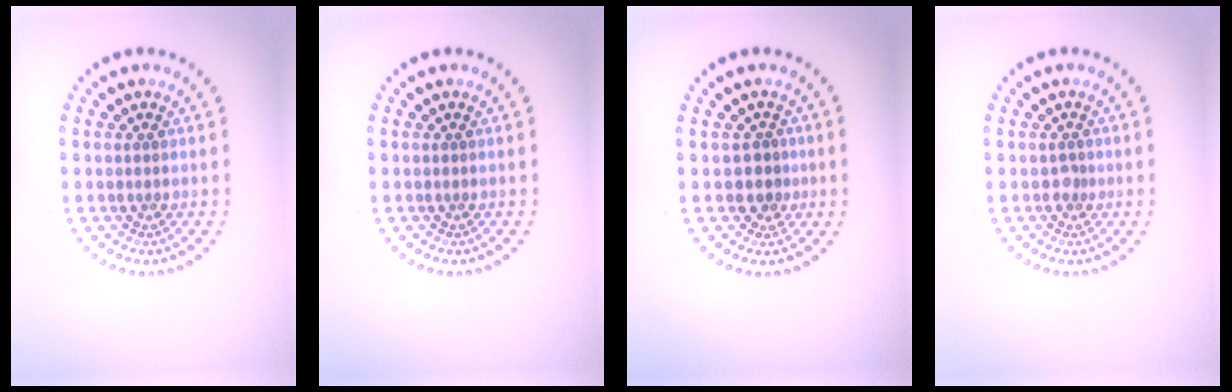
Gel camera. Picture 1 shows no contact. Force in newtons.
{"total": 0.0}
{"total": 1.3, "press": 1.0, "slide": 0.9}
{"total": 0.8, "press": 0.6, "slide": 0.6}